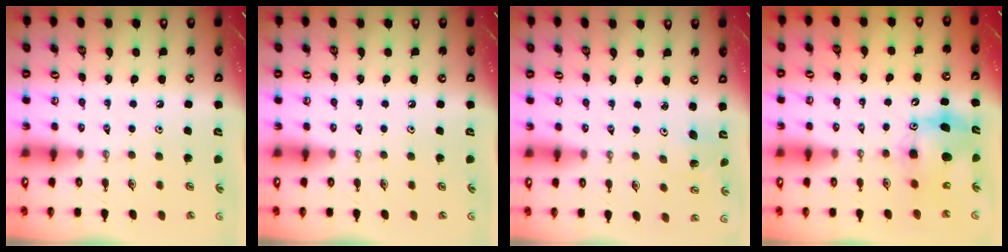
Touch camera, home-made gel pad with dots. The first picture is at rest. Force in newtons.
{"total": 0.0}
{"total": 1.5, "press": 1.5, "slide": 0.1}
{"total": 9.4, "press": 9.4, "slide": 0.6}